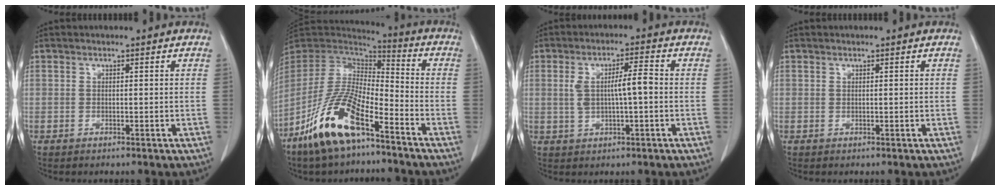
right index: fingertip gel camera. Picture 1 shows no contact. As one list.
[{"total": 15.9, "force": [-9.4, 4.6, 12.0], "torque": [-0.246, -0.012, -0.178]}, {"total": 5.9, "force": [0.2, 1.2, 5.8], "torque": [-0.110, 0.015, 0.005]}, {"total": 0.0}]